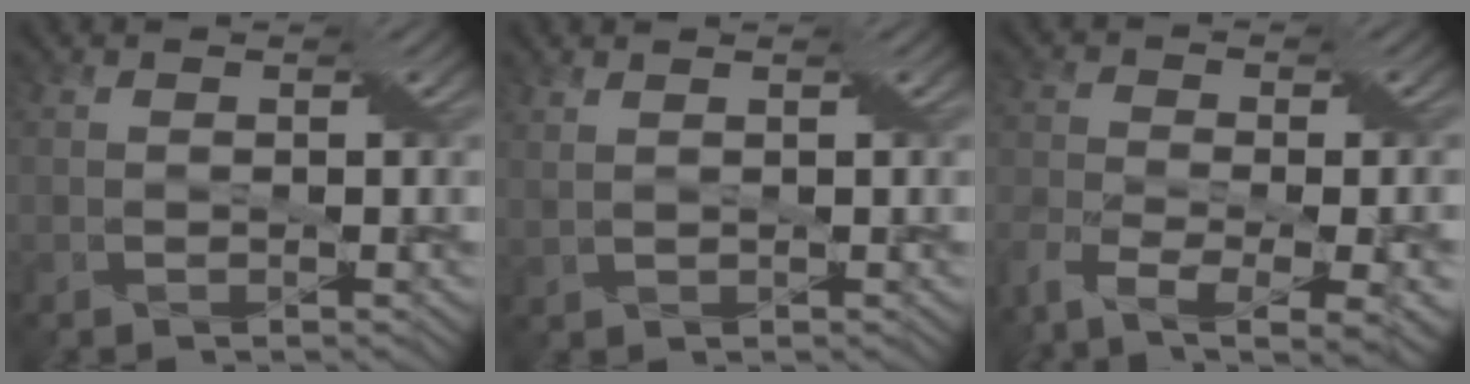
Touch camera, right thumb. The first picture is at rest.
{"total": 1.6, "force": [1.4, 0.0, 0.6], "torque": [-0.022, 0.003, 0.023]}
{"total": 10.5, "force": [-6.6, 3.8, 7.2], "torque": [-0.153, -0.020, -0.108]}